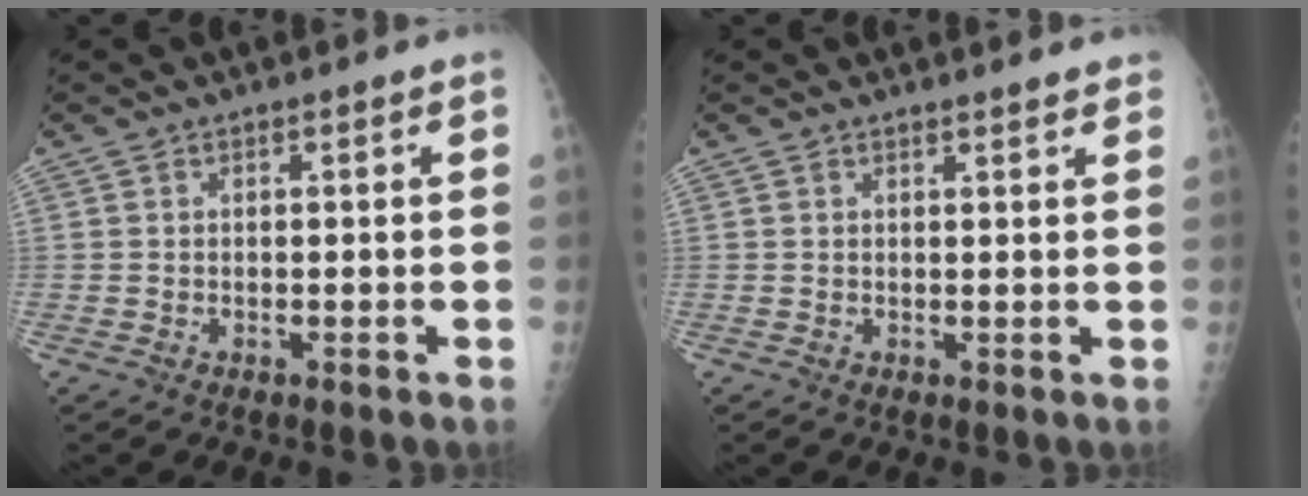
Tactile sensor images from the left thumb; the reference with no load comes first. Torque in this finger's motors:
{"motor_torque": [-0.11, -0.04, -0.13, -0.05, 0.03]}